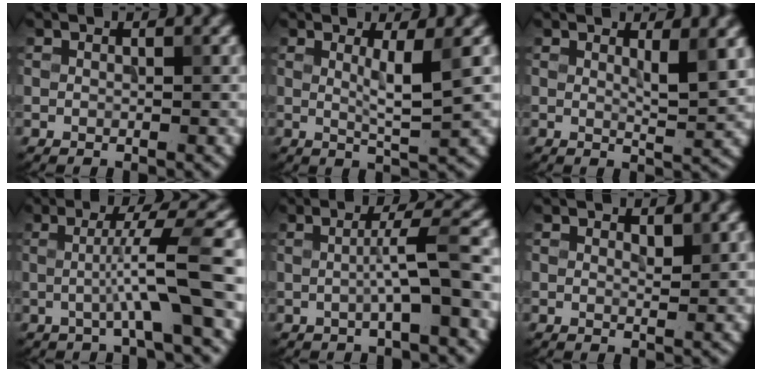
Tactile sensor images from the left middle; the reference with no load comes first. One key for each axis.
{"total": 3.5, "fx": 0.7, "fy": 0.5, "fz": 3.4, "tx": -0.054, "ty": -0.008, "tz": 0.012}
{"total": 2.8, "fx": 1.2, "fy": 0.5, "fz": 2.5, "tx": -0.035, "ty": -0.006, "tz": 0.020}
{"total": 6.2, "fx": -0.8, "fy": 0.5, "fz": 6.1, "tx": -0.096, "ty": 0.016, "tz": -0.021}
{"total": 4.0, "fx": -0.5, "fy": 0.3, "fz": 4.0, "tx": -0.063, "ty": 0.016, "tz": -0.014}
{"total": 0.7, "fx": 0.6, "fy": 0.2, "fz": 0.4, "tx": -0.009, "ty": -0.003, "tz": 0.011}